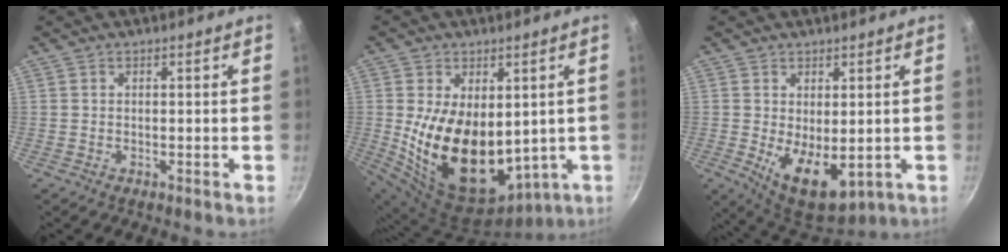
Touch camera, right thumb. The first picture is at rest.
{"total": 19.9, "force": [0.8, 12.3, 15.6], "torque": [-0.257, -0.034, 0.043]}
{"total": 10.2, "force": [-0.8, 5.4, 8.6], "torque": [-0.108, -0.022, 0.007]}